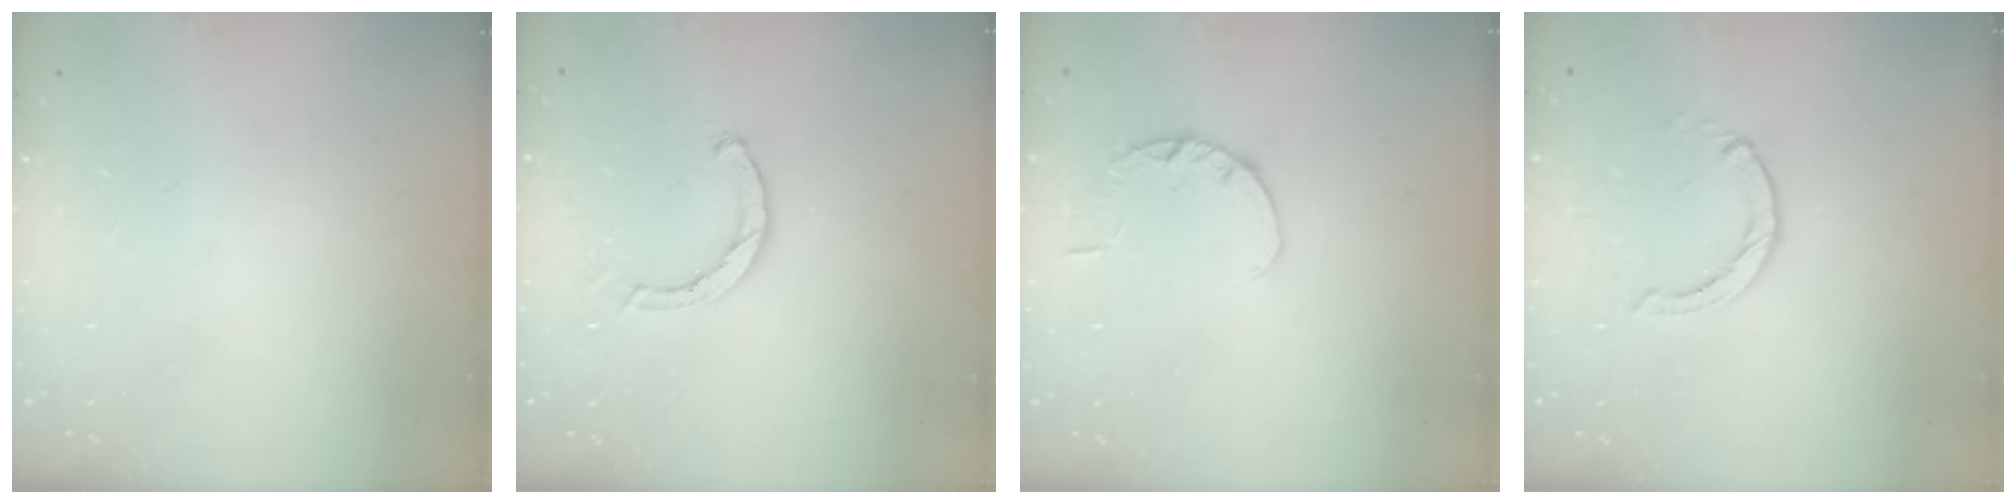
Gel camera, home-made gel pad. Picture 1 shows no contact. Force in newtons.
{"total": 2.4, "press": 2.4, "slide": 0.1}
{"total": 1.8, "press": 1.8, "slide": 0.3}
{"total": 0.0}